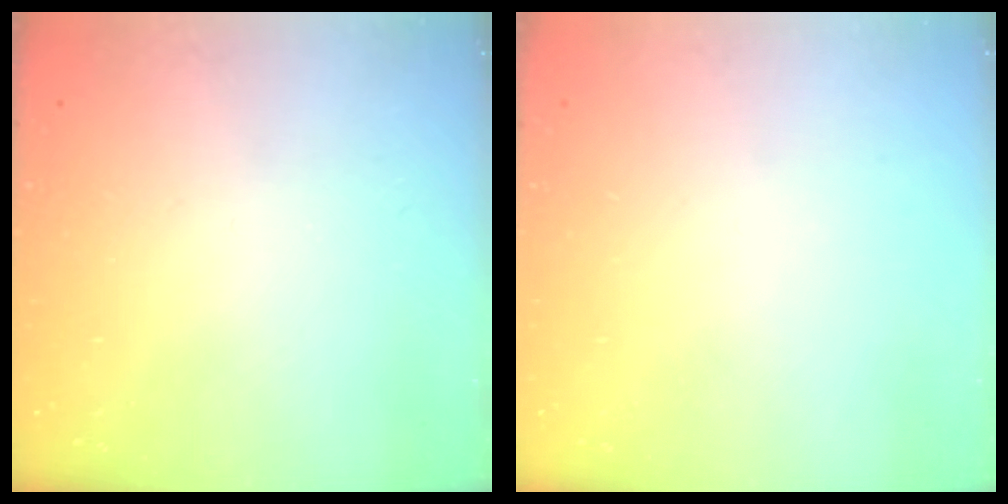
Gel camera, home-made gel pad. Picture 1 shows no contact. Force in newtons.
{"total": 0.0}